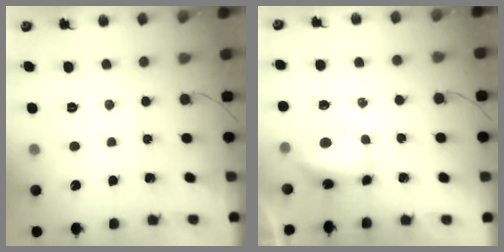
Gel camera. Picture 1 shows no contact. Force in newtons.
{"total": 11.2, "press": 8.8, "slide": 6.9}